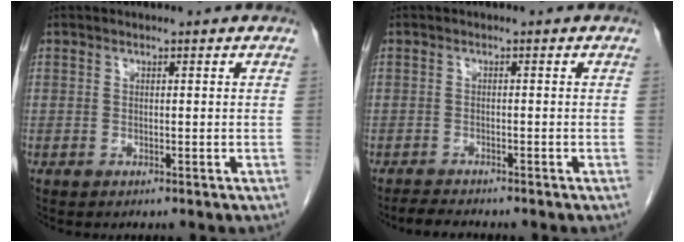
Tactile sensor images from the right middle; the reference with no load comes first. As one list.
[{"total": 2.3, "force": [-2.2, 0.0, 0.6], "torque": [-0.019, -0.012, -0.038]}]